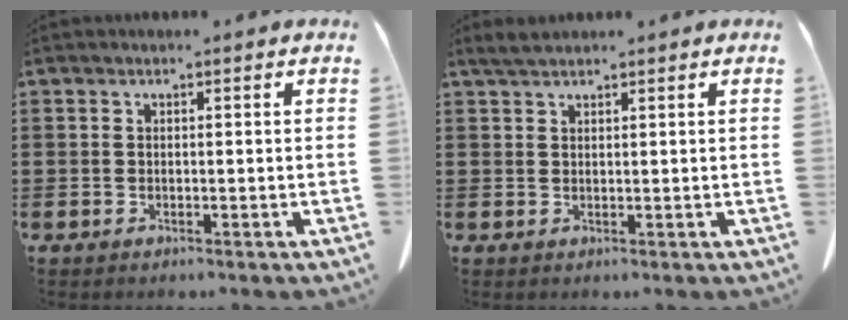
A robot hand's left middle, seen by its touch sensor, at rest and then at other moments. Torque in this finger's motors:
{"motor_torque": [0.01, 0.00, 0.00, 0.01]}